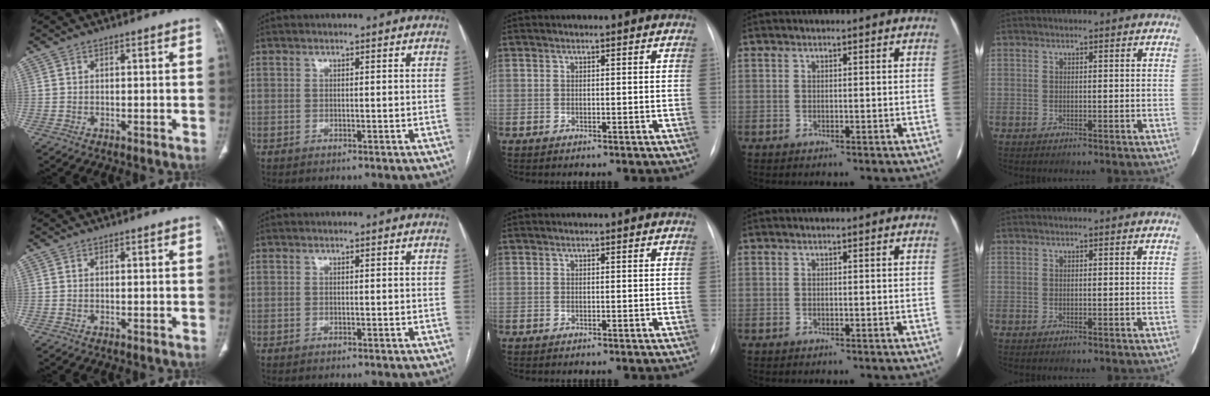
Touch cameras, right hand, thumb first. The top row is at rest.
{}